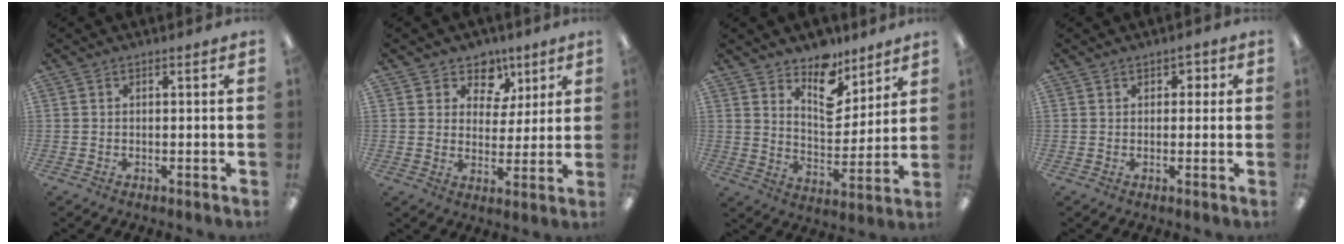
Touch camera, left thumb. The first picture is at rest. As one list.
[{"total": 7.4, "force": [4.3, 5.9, 1.4], "torque": [-0.020, -0.030, 0.076]}, {"total": 11.5, "force": [9.0, 5.8, 4.5], "torque": [-0.057, -0.065, 0.163]}, {"total": 1.7, "force": [0.7, 1.4, 0.7], "torque": [-0.008, 0.002, 0.010]}]